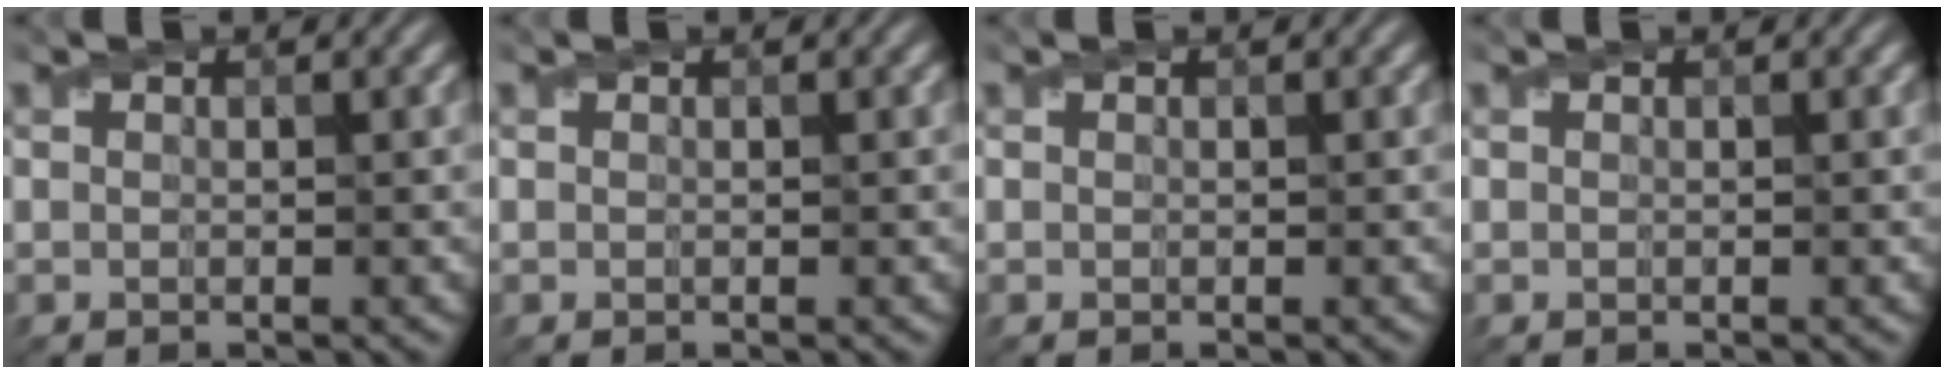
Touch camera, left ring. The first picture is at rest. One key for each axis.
{"total": 0.0}
{"total": 0.0}
{"total": 0.0}